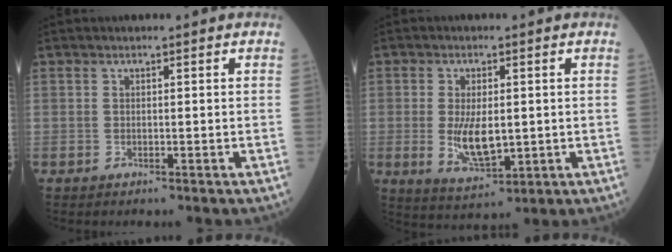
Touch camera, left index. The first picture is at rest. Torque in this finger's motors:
{"motor_torque": [1.48, 0.02, 0.59, 0.16]}